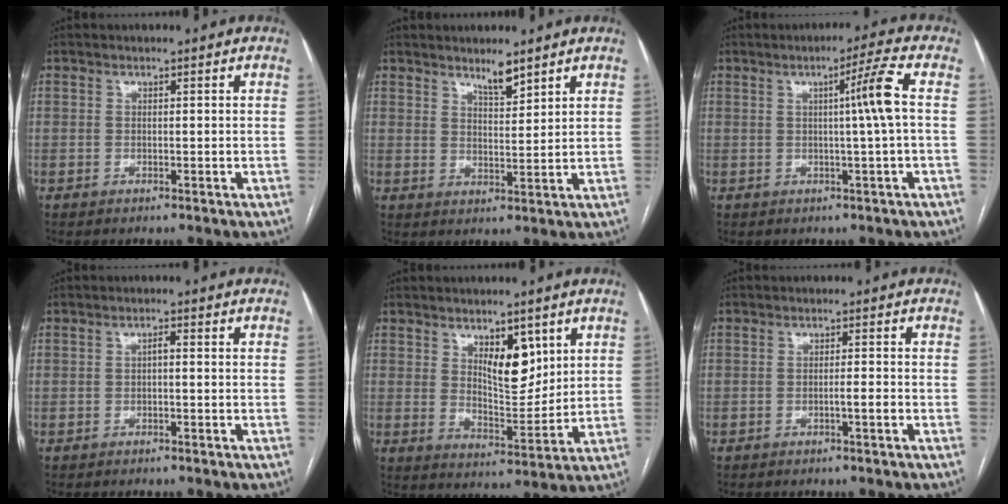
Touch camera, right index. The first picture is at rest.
{"total": 3.8, "force": [3.2, 0.6, 2.0], "torque": [-0.037, -0.007, 0.056]}
{"total": 5.5, "force": [0.4, -1.5, 5.3], "torque": [-0.083, 0.005, 0.007]}
{"total": 1.0, "force": [-0.2, 0.3, 1.0], "torque": [-0.015, 0.004, -0.004]}
{"total": 7.8, "force": [3.7, 3.3, 6.0], "torque": [-0.098, -0.009, 0.068]}
{"total": 1.7, "force": [-0.7, -0.1, 1.5], "torque": [-0.024, 0.001, -0.014]}